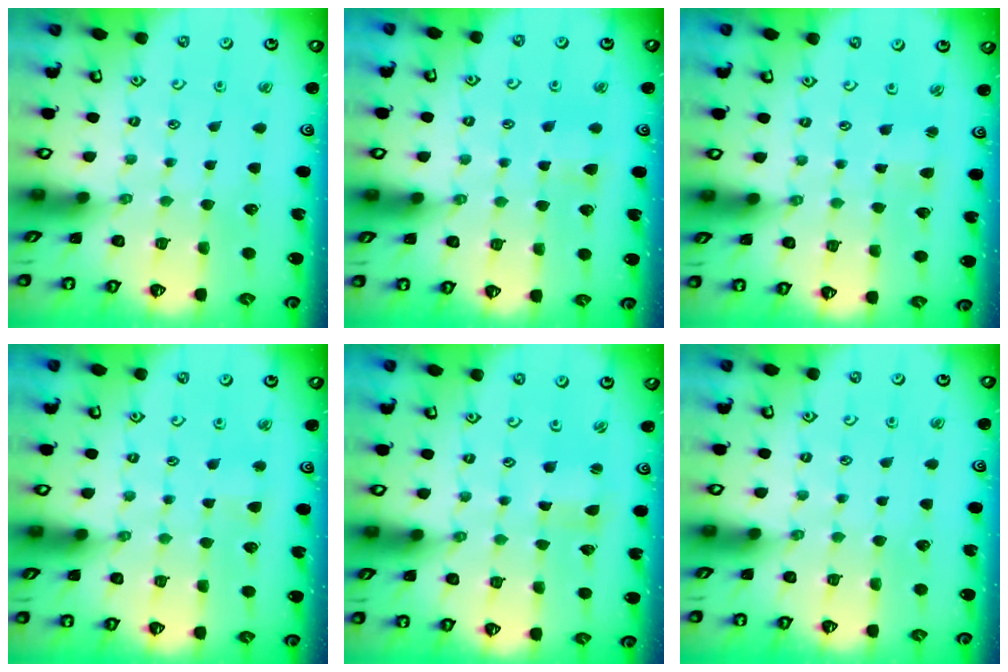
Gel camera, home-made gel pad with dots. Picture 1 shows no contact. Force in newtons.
{"total": 3.9, "press": 3.9, "slide": 0.6}
{"total": 1.2, "press": 1.2, "slide": 0.2}
{"total": 1.9, "press": 1.9, "slide": 0.5}
{"total": 1.2, "press": 1.1, "slide": 0.3}
{"total": 0.0}